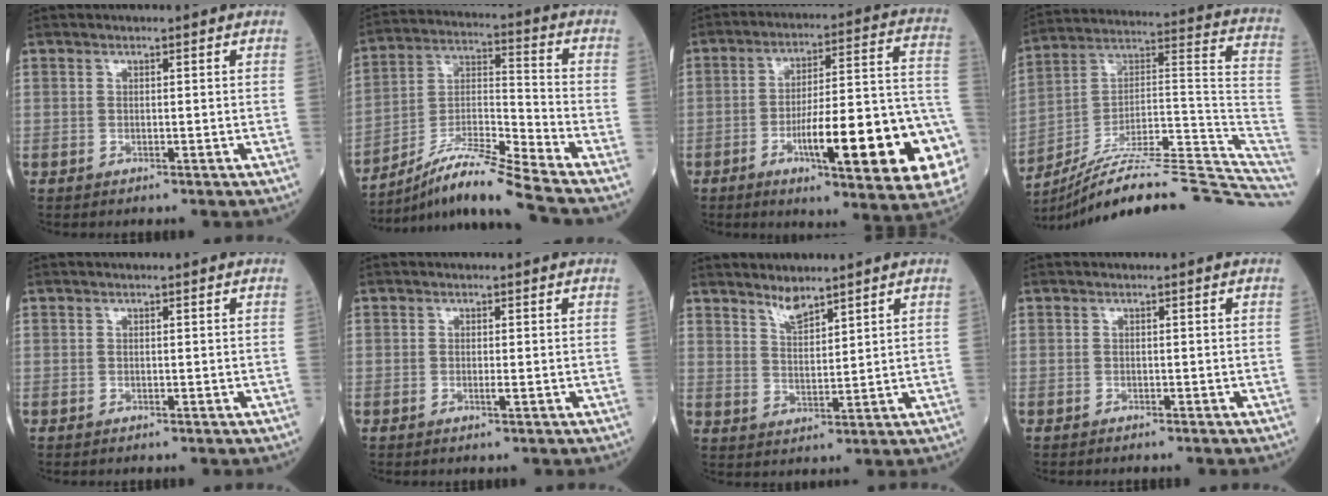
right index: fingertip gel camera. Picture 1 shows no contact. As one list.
[{"total": 17.9, "force": [-15.3, -2.2, 9.0], "torque": [-0.166, 0.012, -0.277]}, {"total": 22.2, "force": [-7.5, 2.6, 20.7], "torque": [-0.233, 0.007, -0.101]}, {"total": 24.2, "force": [-21.1, 2.2, 11.6], "torque": [-0.107, 0.045, -0.321]}, {"total": 0.0}, {"total": 0.8, "force": [-0.3, 0.0, 0.8], "torque": [-0.018, -0.001, -0.005]}, {"total": 3.7, "force": [3.3, 0.7, 1.5], "torque": [-0.029, -0.006, 0.065]}, {"total": 0.8, "force": [-0.8, 0.0, 0.1], "torque": [-0.002, 0.000, -0.014]}]